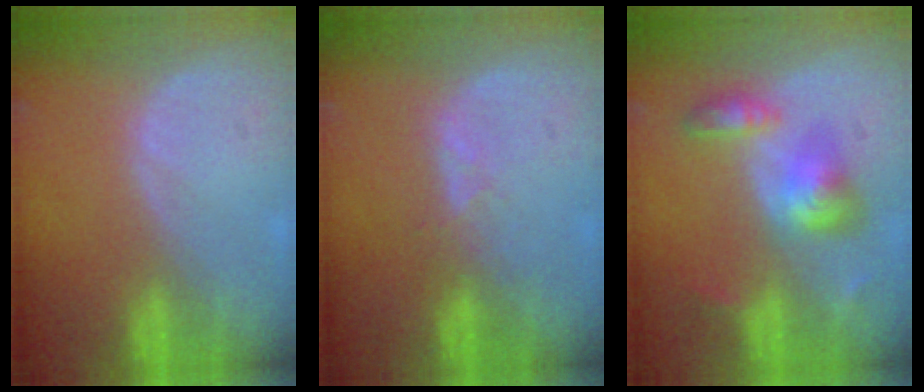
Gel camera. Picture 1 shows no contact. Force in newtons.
{"total": 1.6, "press": 1.6, "slide": 0.3}
{"total": 6.2, "press": 6.0, "slide": 1.5}